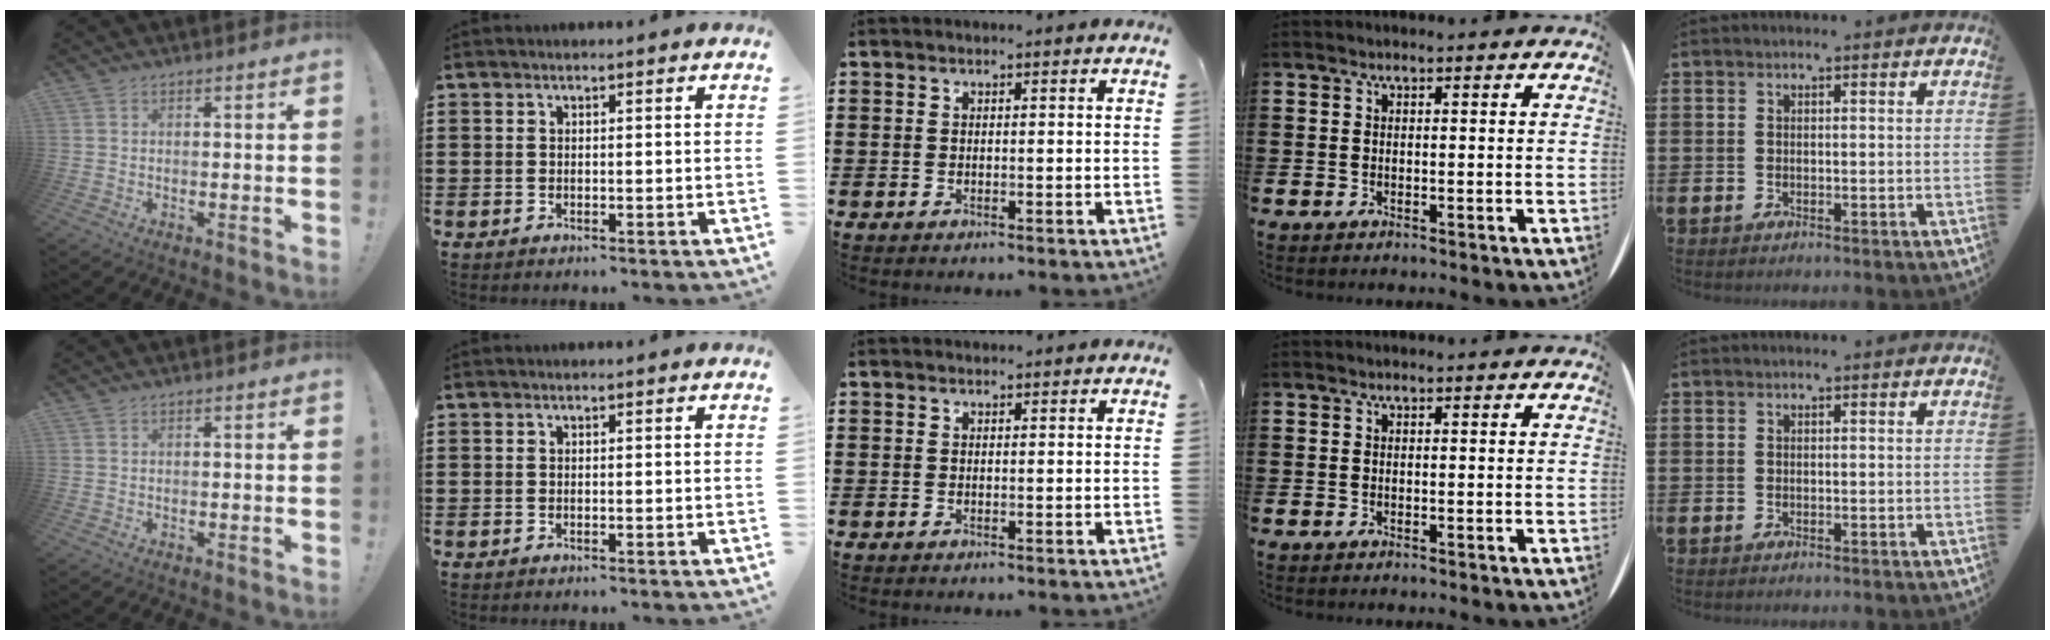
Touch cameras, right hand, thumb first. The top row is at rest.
{"middle": {"total": 0.6, "force": [0.5, 0.3, 0.0], "torque": [0.007, -0.003, 0.009]}}